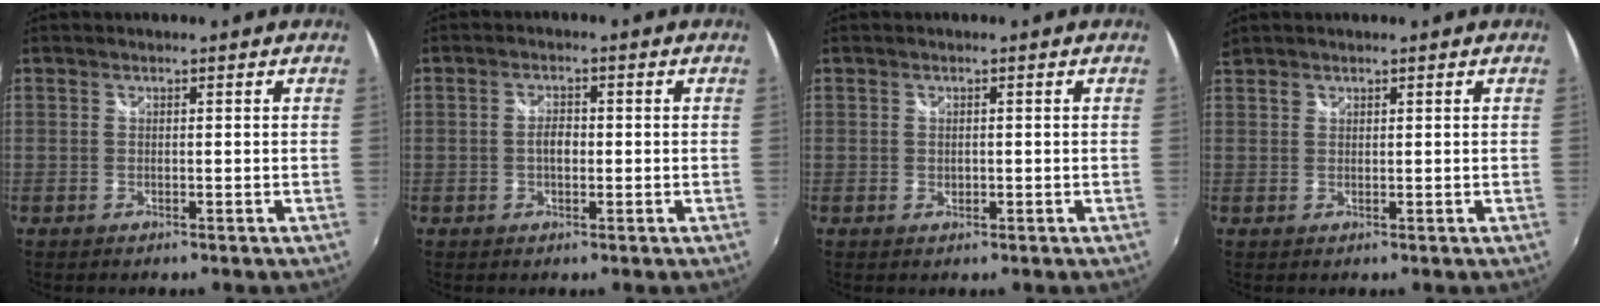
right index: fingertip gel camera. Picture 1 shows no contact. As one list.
[{"total": 2.7, "force": [-0.3, 1.5, 2.1], "torque": [-0.039, 0.004, -0.007]}, {"total": 0.9, "force": [-0.1, 0.8, 0.5], "torque": [-0.007, -0.001, -0.001]}, {"total": 1.5, "force": [1.3, 0.8, 0.2], "torque": [0.004, 0.007, 0.024]}]